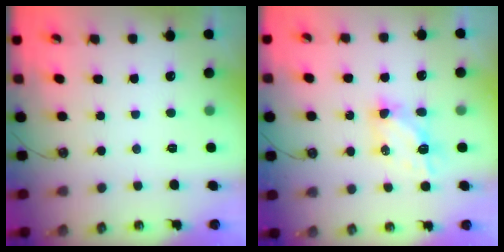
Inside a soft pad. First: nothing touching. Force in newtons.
{"total": 6.0, "press": 6.0, "slide": 0.3}